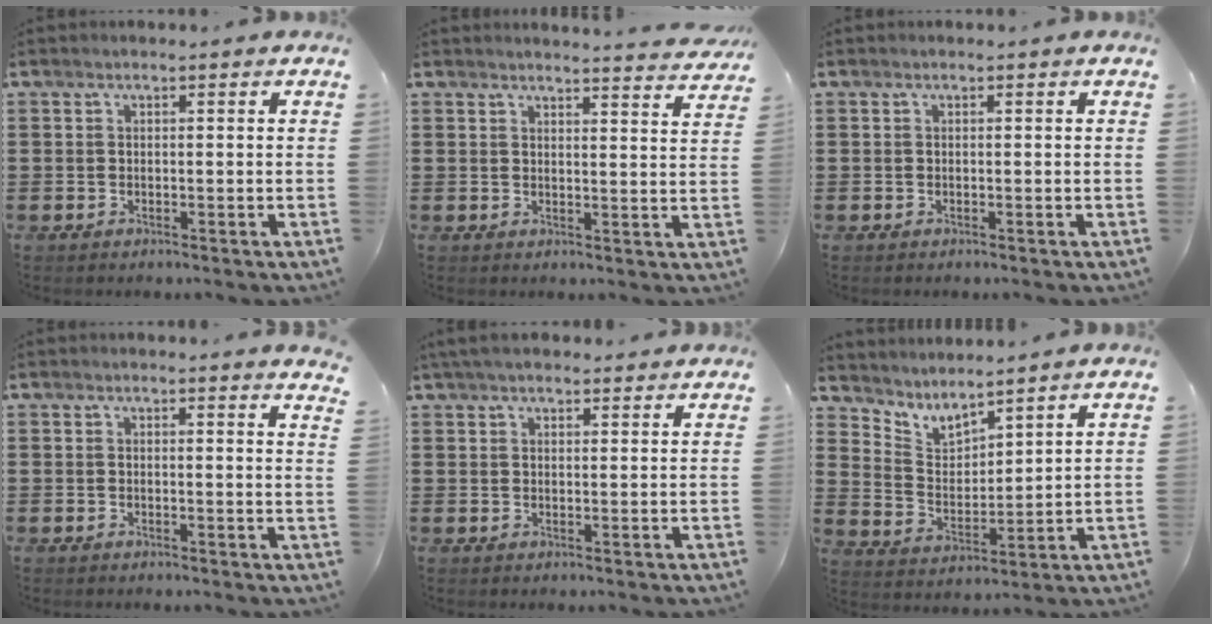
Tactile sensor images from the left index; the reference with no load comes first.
{"total": 3.1, "force": [3.0, -0.3, 0.3], "torque": [-0.009, -0.020, 0.053]}
{"total": 0.0}
{"total": 1.3, "force": [1.2, -0.2, 0.4], "torque": [-0.012, -0.001, 0.023]}
{"total": 3.3, "force": [3.0, 0.8, 1.3], "torque": [-0.034, 0.000, 0.056]}
{"total": 4.9, "force": [4.8, 1.1, 0.8], "torque": [-0.041, -0.028, 0.084]}